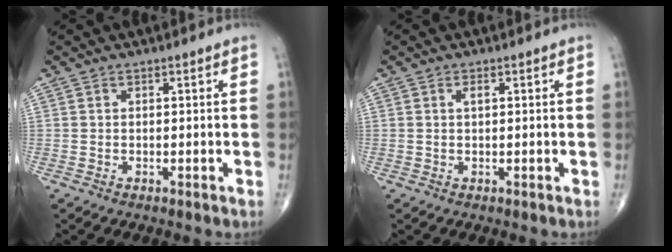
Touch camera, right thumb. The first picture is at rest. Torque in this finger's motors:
{"motor_torque": [0.63, 1.34, 0.41, 0.31, -0.01]}